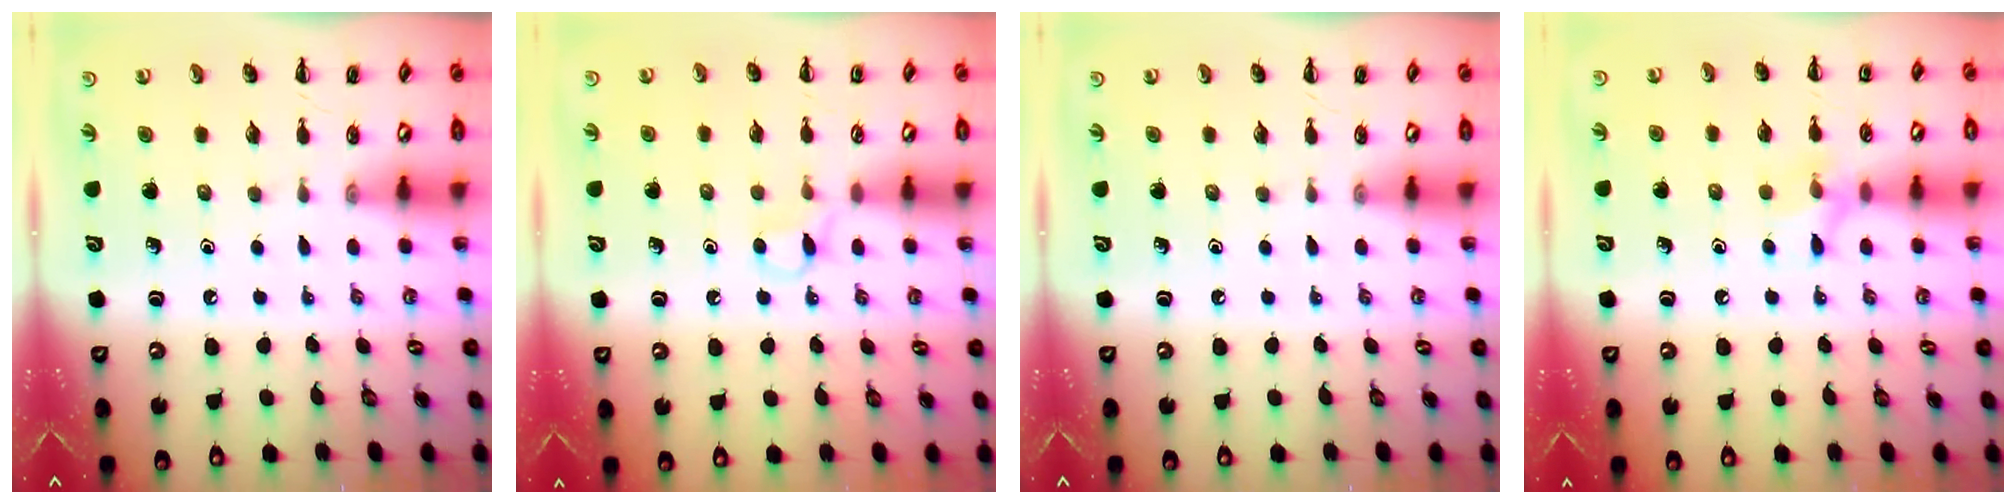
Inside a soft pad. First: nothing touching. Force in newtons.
{"total": 3.6, "press": 3.3, "slide": 1.3}
{"total": 0.0}
{"total": 7.5, "press": 7.4, "slide": 1.4}